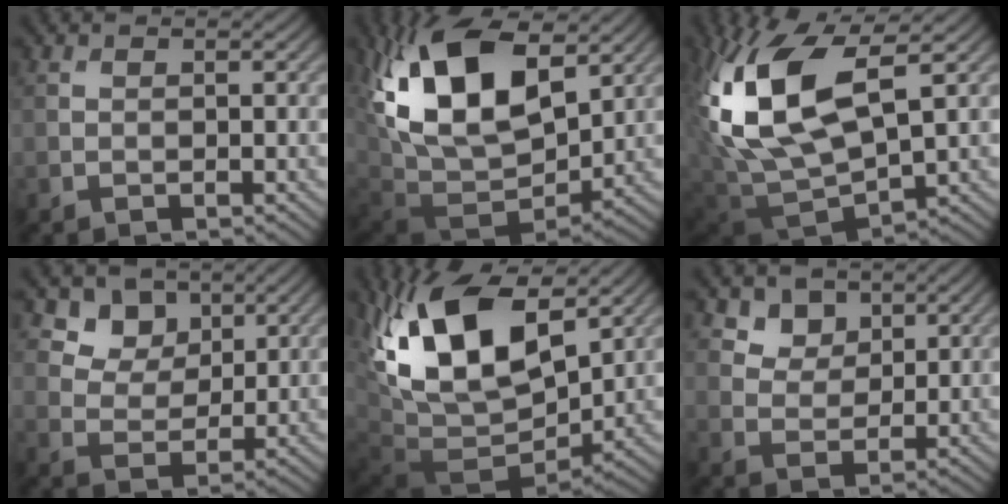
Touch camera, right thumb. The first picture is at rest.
{"total": 20.1, "force": [7.3, 11.8, 14.5], "torque": [-0.292, 0.020, 0.143]}
{"total": 16.3, "force": [5.2, 8.1, 13.1], "torque": [-0.306, 0.001, 0.110]}
{"total": 5.9, "force": [3.7, 4.1, 2.3], "torque": [-0.052, -0.028, 0.082]}
{"total": 18.4, "force": [5.7, 10.2, 14.2], "torque": [-0.293, 0.006, 0.111]}
{"total": 3.9, "force": [2.6, 2.7, 1.3], "torque": [-0.040, -0.019, 0.058]}